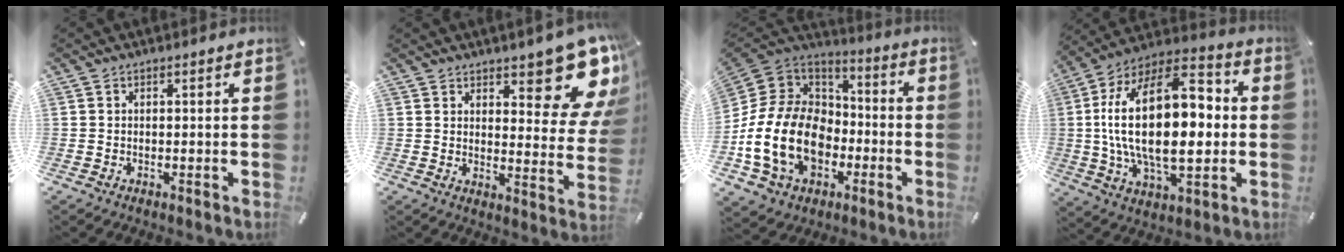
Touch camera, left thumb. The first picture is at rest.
{"total": 13.9, "force": [10.0, 5.2, 8.1], "torque": [-0.078, -0.094, 0.171]}
{"total": 20.9, "force": [-6.4, 15.4, 12.6], "torque": [-0.289, 0.026, -0.103]}
{"total": 27.3, "force": [0.6, 15.1, 22.7], "torque": [-0.439, -0.005, 0.003]}